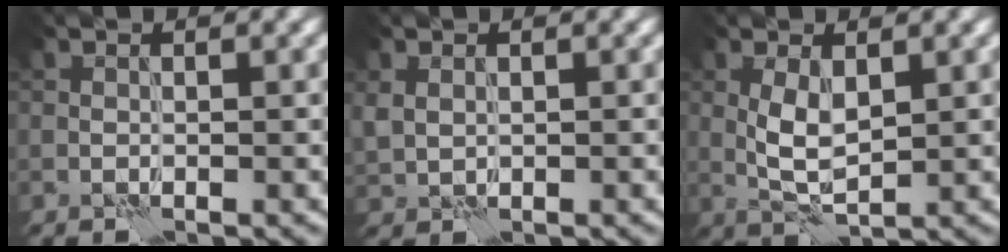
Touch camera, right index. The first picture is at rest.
{"total": 1.3, "force": [0.5, 1.1, 0.5], "torque": [-0.016, -0.002, 0.012]}
{"total": 3.2, "force": [0.7, 1.5, 2.7], "torque": [-0.063, -0.002, 0.016]}